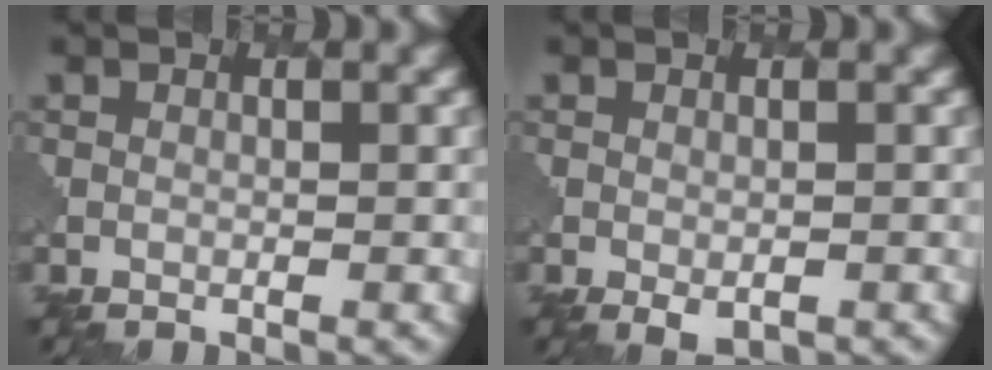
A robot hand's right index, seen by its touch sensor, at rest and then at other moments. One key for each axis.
{"total": 1.5, "fx": -0.5, "fy": 1.0, "fz": 1.1, "tx": -0.016, "ty": -0.010, "tz": -0.002}